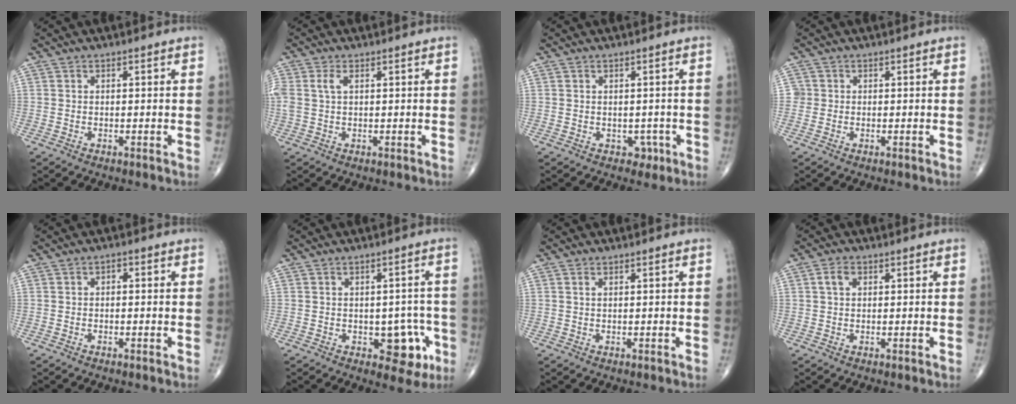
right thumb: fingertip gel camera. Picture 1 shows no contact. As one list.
[{"total": 3.2, "force": [1.0, 1.7, 2.6], "torque": [-0.072, 0.012, 0.022]}, {"total": 2.2, "force": [-0.5, 1.9, 1.0], "torque": [0.004, 0.003, -0.003]}, {"total": 1.4, "force": [0.0, 1.4, 0.0], "torque": [0.009, 0.005, -0.004]}, {"total": 1.2, "force": [0.1, 0.7, 0.9], "torque": [-0.007, 0.004, -0.005]}, {"total": 7.2, "force": [-2.4, 4.4, 5.2], "torque": [-0.027, 0.013, -0.024]}, {"total": 0.7, "force": [0.4, 0.2, 0.5], "torque": [-0.014, 0.004, 0.008]}, {"total": 2.4, "force": [0.8, 1.6, 1.6], "torque": [-0.031, 0.006, 0.013]}]